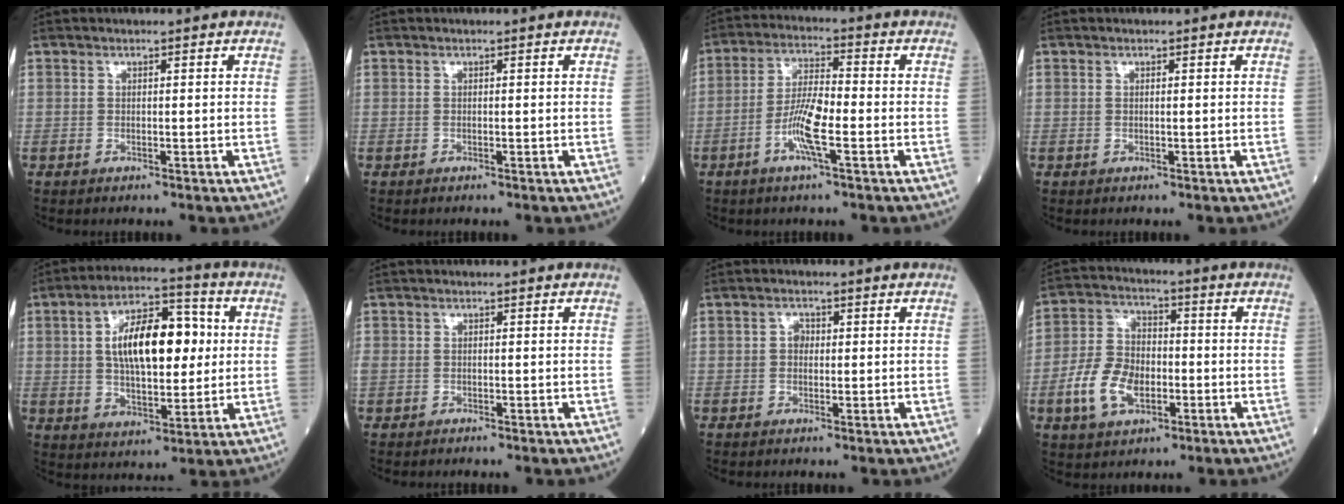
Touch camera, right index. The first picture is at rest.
{"total": 0.0}
{"total": 7.7, "force": [-2.7, 0.9, 7.1], "torque": [-0.137, -0.001, -0.057]}
{"total": 0.0}
{"total": 13.9, "force": [2.2, 6.1, 12.3], "torque": [-0.215, 0.027, 0.038]}
{"total": 0.9, "force": [-0.3, 0.7, 0.5], "torque": [-0.021, 0.000, -0.002]}
{"total": 1.6, "force": [0.1, 1.2, 1.0], "torque": [-0.015, 0.005, 0.000]}
{"total": 9.7, "force": [-3.0, 6.0, 7.0], "torque": [-0.155, 0.012, -0.056]}